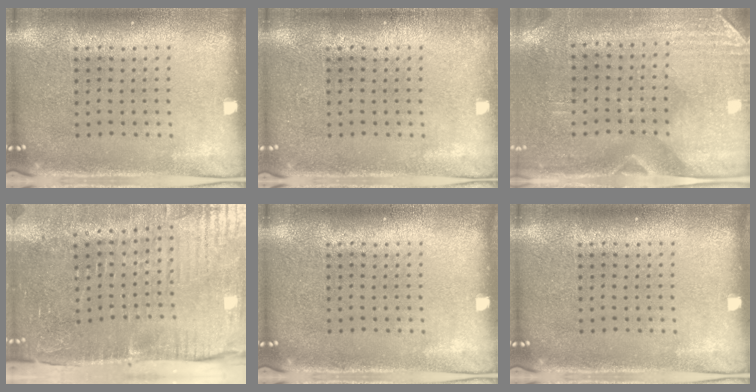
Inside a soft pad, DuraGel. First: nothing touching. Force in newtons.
{"total": 0.7, "press": 0.7, "slide": 0.1}
{"total": 2.9, "press": 2.5, "slide": 1.5}
{"total": 5.1, "press": 4.3, "slide": 2.8}
{"total": 0.0}
{"total": 0.0}